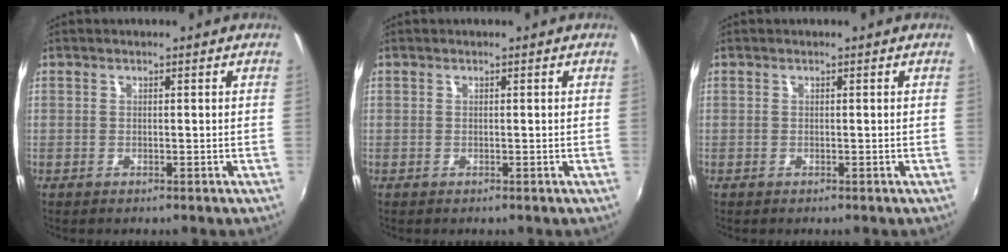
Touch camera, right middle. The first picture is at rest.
{"total": 0.0}
{"total": 0.0}